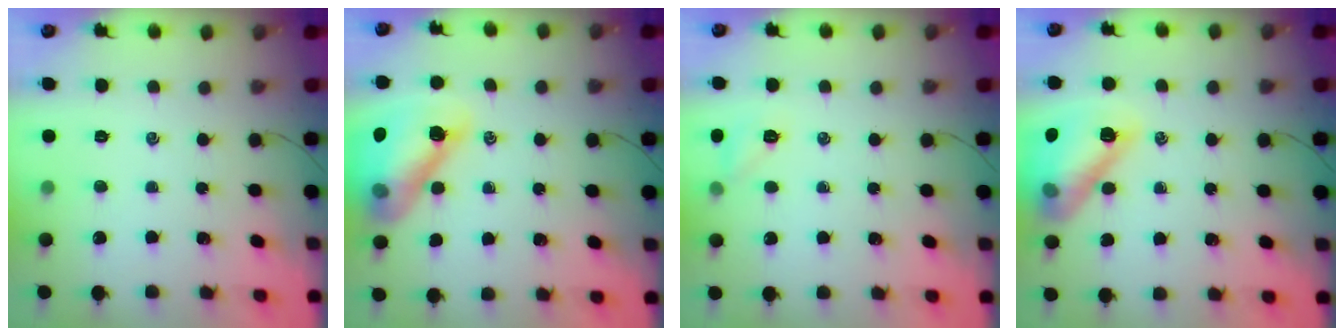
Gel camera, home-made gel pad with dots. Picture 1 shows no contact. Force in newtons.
{"total": 15.4, "press": 15.1, "slide": 2.9}
{"total": 6.2, "press": 6.0, "slide": 1.3}
{"total": 16.1, "press": 16.1, "slide": 0.6}